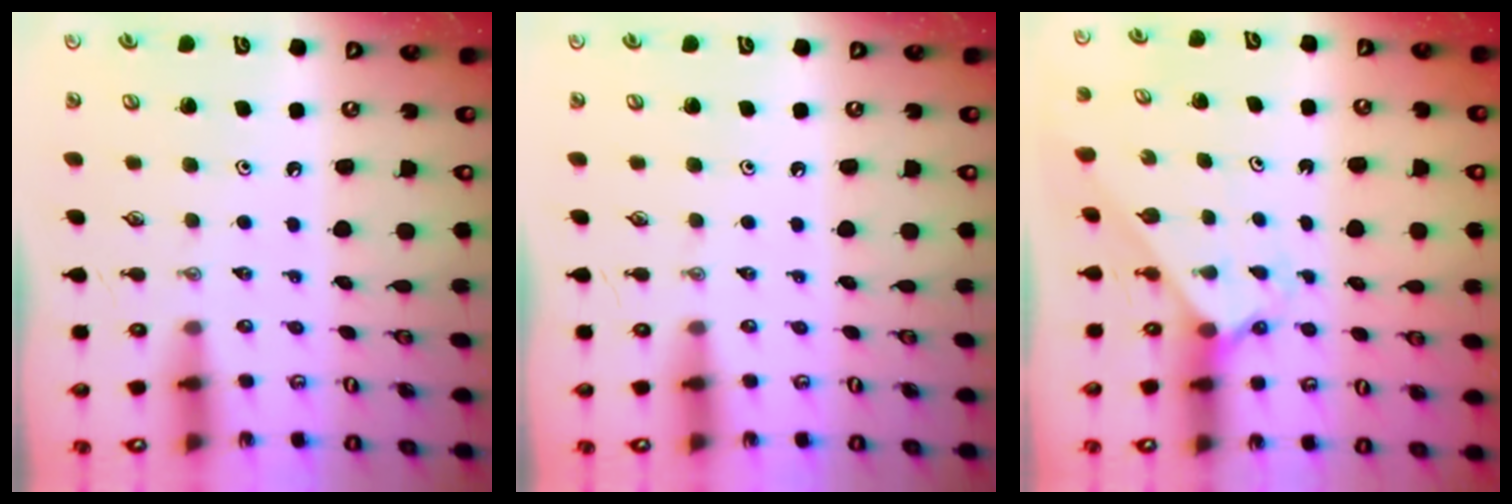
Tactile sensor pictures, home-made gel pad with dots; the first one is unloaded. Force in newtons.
{"total": 0.0}
{"total": 2.4, "press": 2.4, "slide": 0.1}